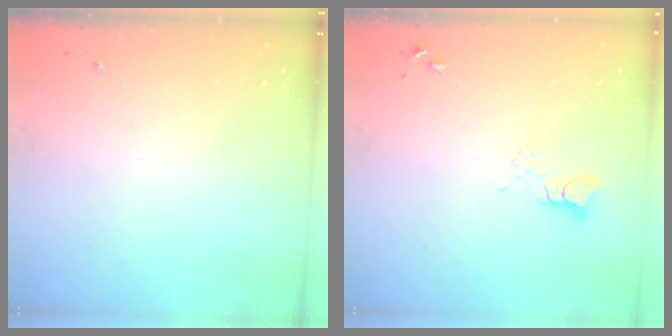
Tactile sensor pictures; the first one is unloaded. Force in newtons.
{"total": 3.3, "press": 3.3, "slide": 0.0}